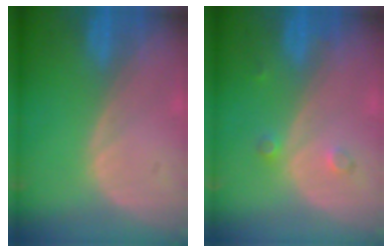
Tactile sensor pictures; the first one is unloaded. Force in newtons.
{"total": 2.1, "press": 1.8, "slide": 1.1}